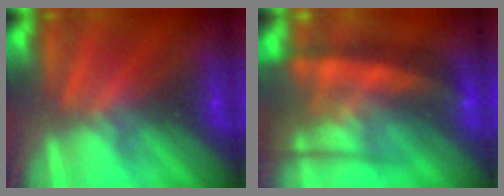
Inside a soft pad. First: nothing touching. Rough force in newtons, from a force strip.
{"total": 5.5}